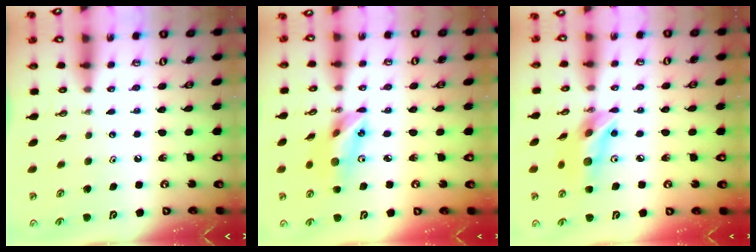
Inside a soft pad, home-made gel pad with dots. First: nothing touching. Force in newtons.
{"total": 13.9, "press": 13.6, "slide": 3.1}
{"total": 14.6, "press": 14.2, "slide": 3.4}